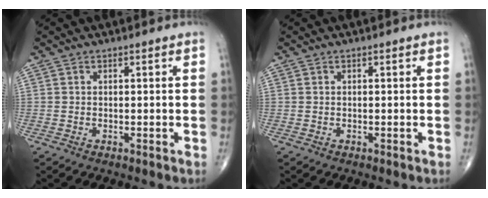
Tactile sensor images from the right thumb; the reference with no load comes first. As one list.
[{"total": 0.0}]